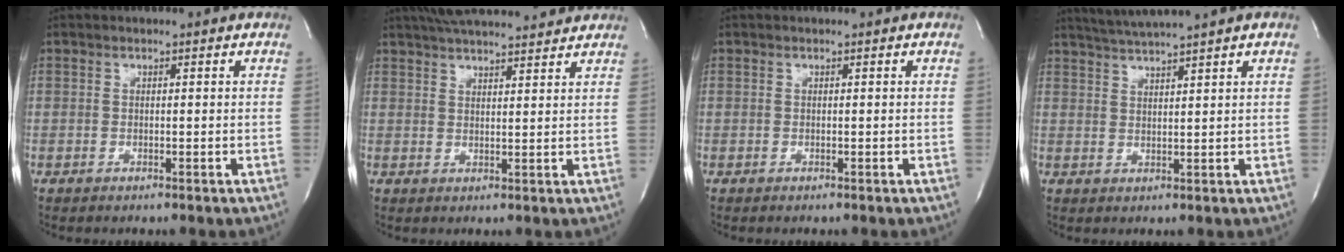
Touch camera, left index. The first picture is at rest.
{"total": 14.1, "force": [12.7, 1.9, 5.7], "torque": [-0.097, 0.038, 0.182]}
{"total": 0.0}
{"total": 5.5, "force": [4.7, -1.6, 2.4], "torque": [-0.046, 0.006, 0.086]}